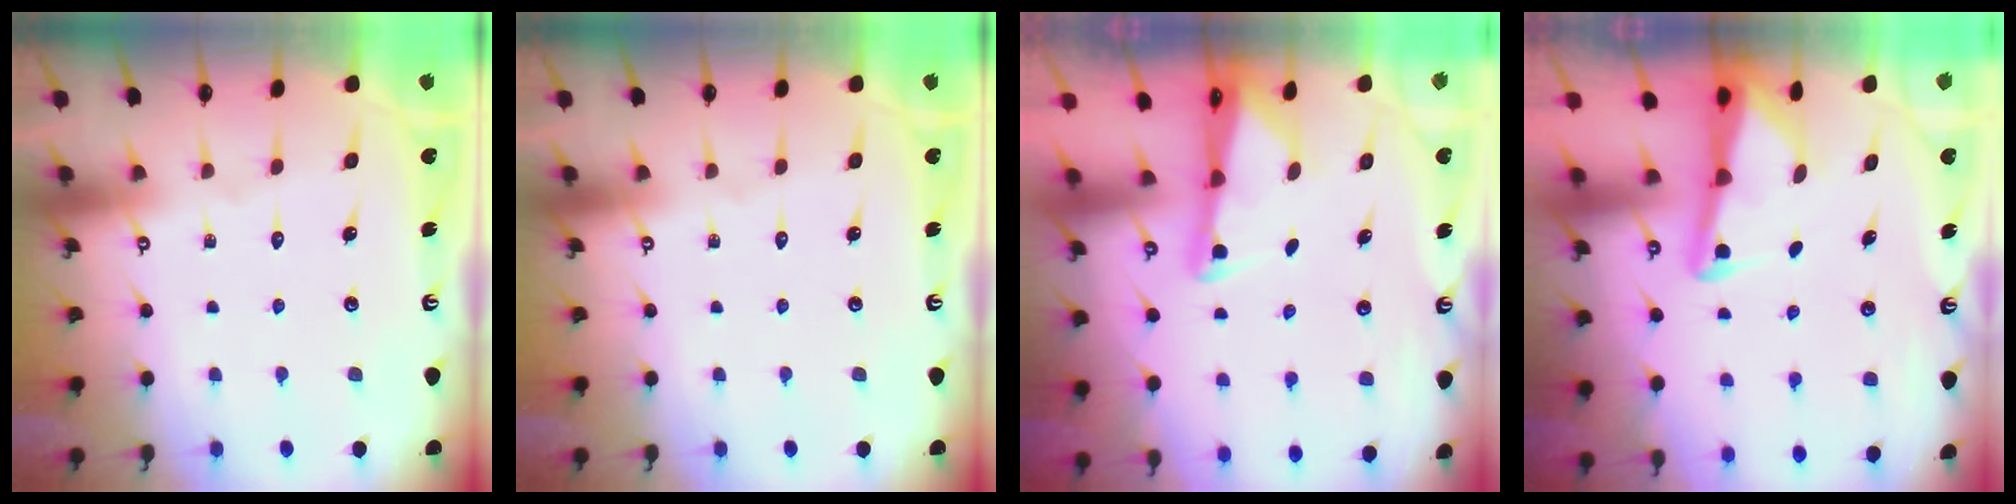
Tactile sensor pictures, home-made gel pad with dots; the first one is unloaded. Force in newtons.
{"total": 0.0}
{"total": 2.0, "press": 2.0, "slide": 0.3}
{"total": 3.2, "press": 3.2, "slide": 0.4}